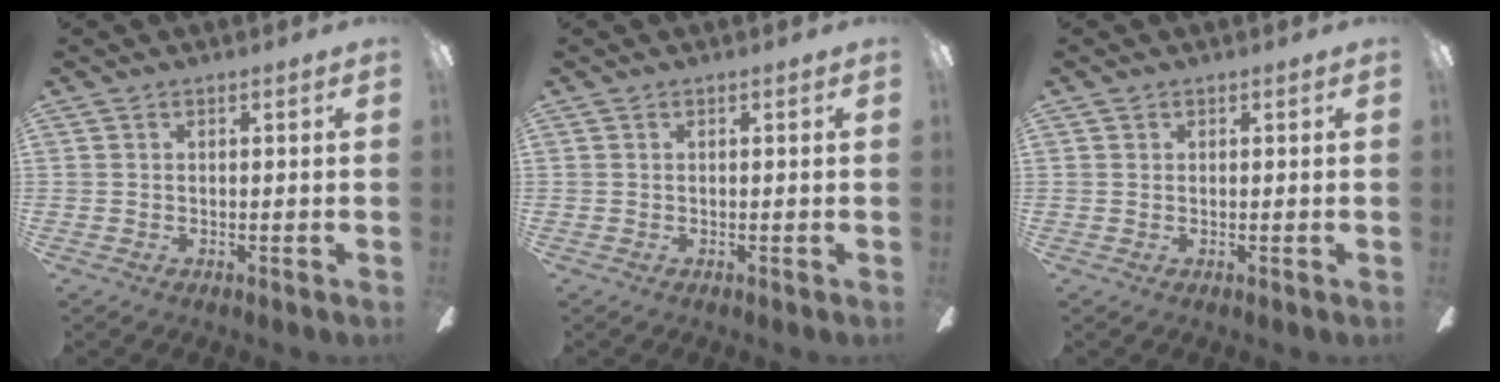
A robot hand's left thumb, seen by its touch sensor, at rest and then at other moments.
{"total": 0.0}
{"total": 0.6, "force": [0.2, 0.5, 0.1], "torque": [0.000, 0.003, 0.004]}